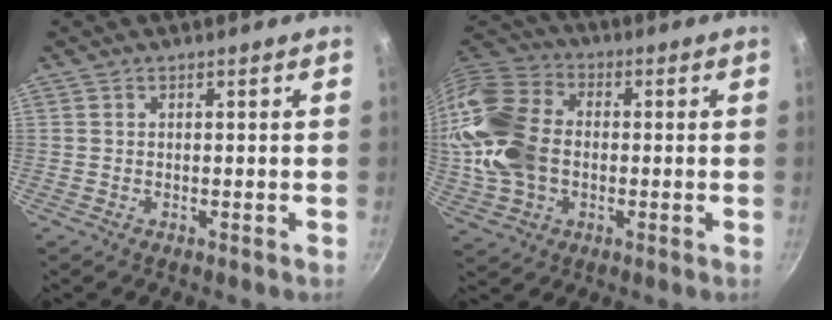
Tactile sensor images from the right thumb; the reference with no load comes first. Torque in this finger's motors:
{"motor_torque": [2.07, 2.94, 0.67, 0.27, 0.34]}